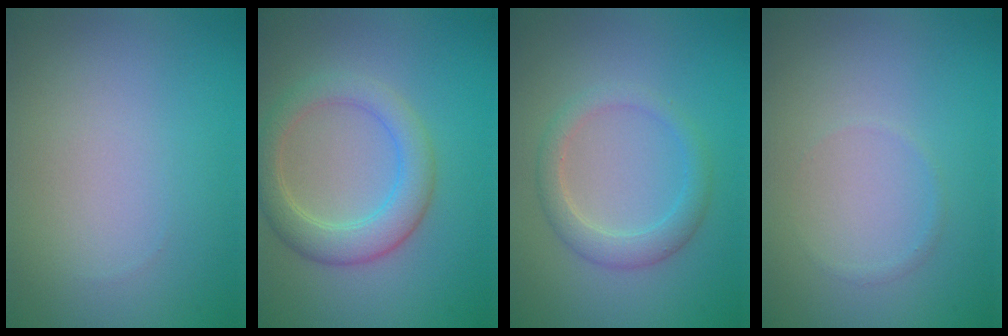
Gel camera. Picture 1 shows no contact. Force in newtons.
{"total": 4.3, "press": 4.3, "slide": 0.2}
{"total": 2.8, "press": 2.8, "slide": 0.3}
{"total": 0.5, "press": 0.5, "slide": 0.0}